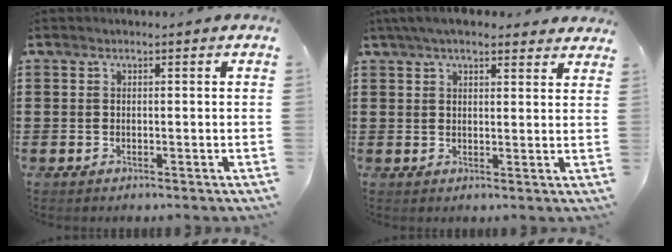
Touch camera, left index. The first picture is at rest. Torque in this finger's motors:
{"motor_torque": [2.14, 0.00, 1.05, 0.21]}